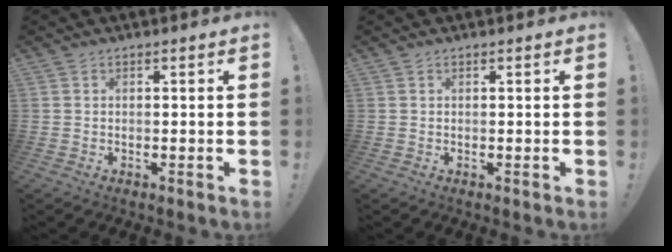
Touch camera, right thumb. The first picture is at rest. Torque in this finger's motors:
{"motor_torque": [-0.01, 0.04, -0.10, 0.06, 0.03]}